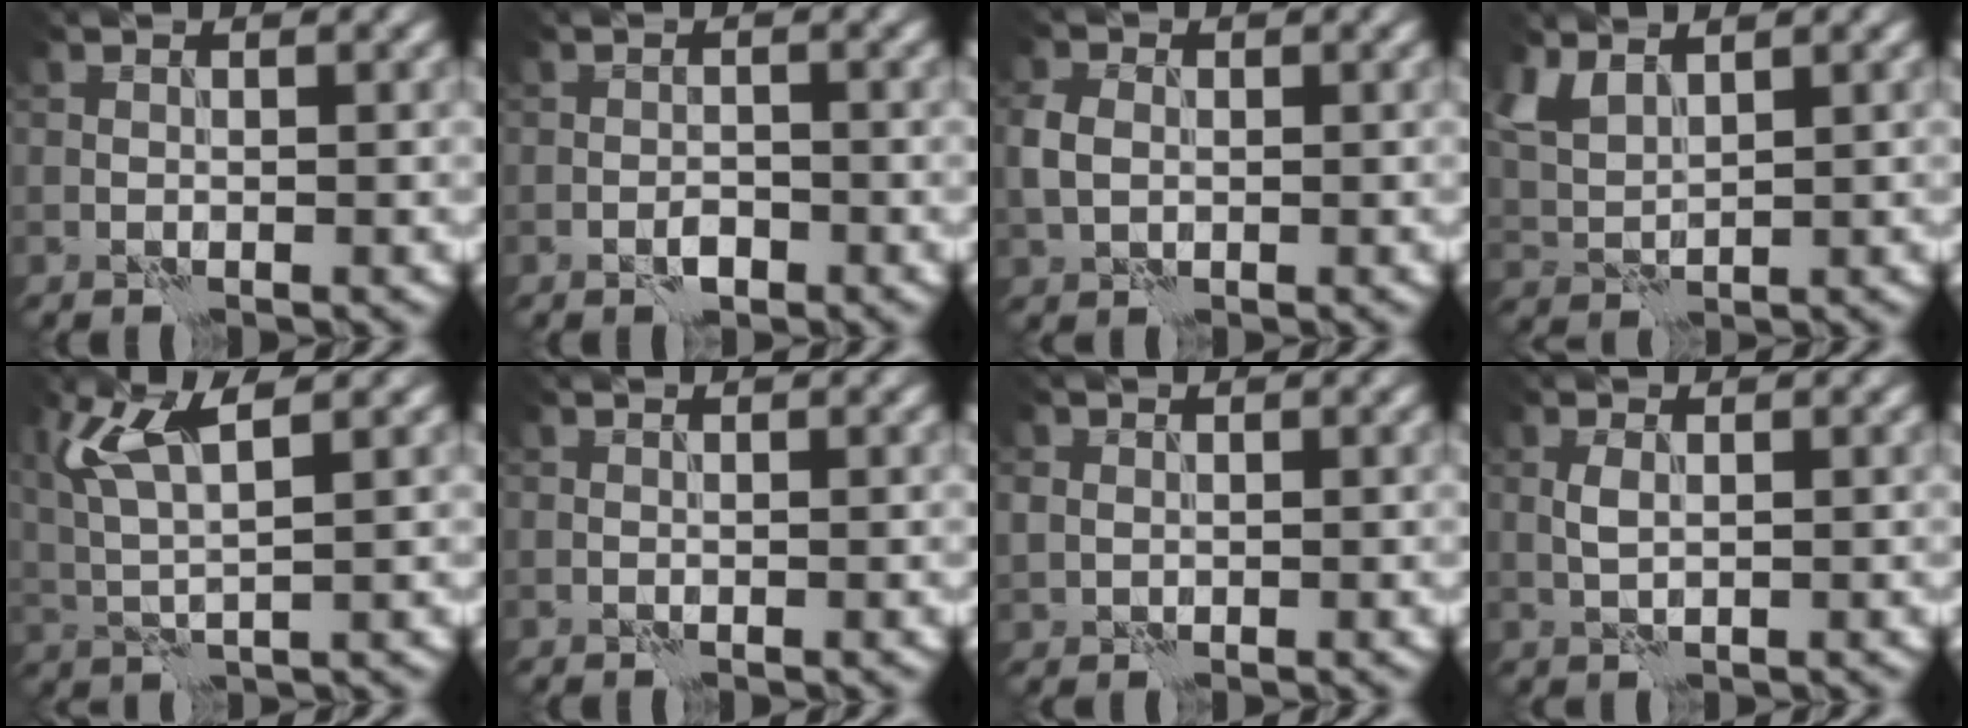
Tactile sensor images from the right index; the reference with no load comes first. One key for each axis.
{"total": 1.3, "fx": -0.9, "fy": 0.5, "fz": 0.7, "tx": -0.010, "ty": 0.006, "tz": -0.019}
{"total": 2.7, "fx": 0.0, "fy": 2.1, "fz": 1.7, "tx": -0.043, "ty": 0.006, "tz": -0.006}
{"total": 3.3, "fx": 2.4, "fy": 1.5, "fz": 1.8, "tx": -0.049, "ty": 0.004, "tz": 0.051}
{"total": 6.0, "fx": 2.6, "fy": 1.5, "fz": 5.3, "tx": -0.122, "ty": 0.011, "tz": 0.053}
{"total": 0.0}
{"total": 1.4, "fx": 0.3, "fy": 1.3, "fz": 0.3, "tx": -0.009, "ty": -0.001, "tz": 0.006}
{"total": 1.3, "fx": 0.2, "fy": 0.6, "fz": 1.2, "tx": -0.028, "ty": 0.003, "tz": 0.005}